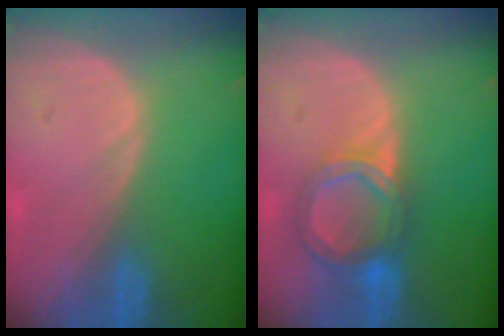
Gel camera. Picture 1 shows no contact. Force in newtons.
{"total": 6.5, "press": 5.7, "slide": 3.1}